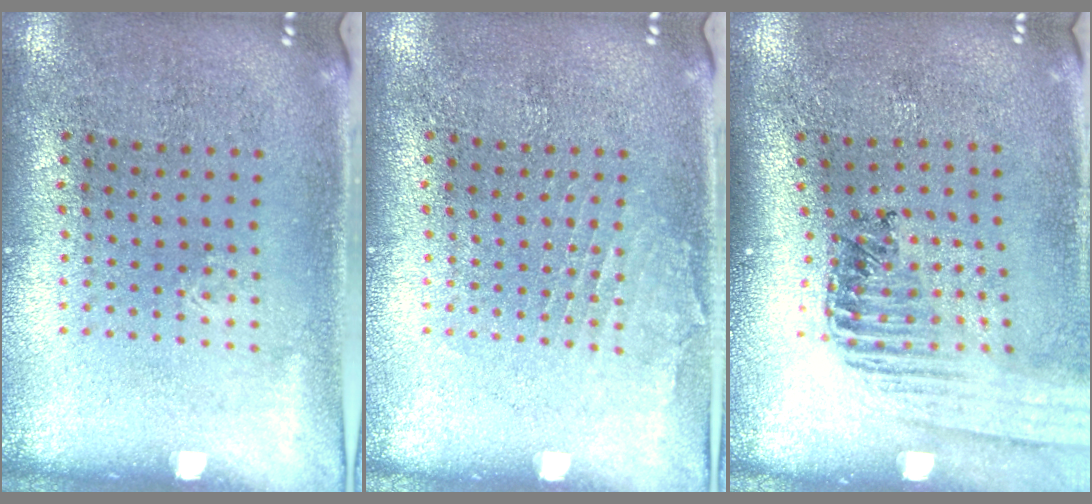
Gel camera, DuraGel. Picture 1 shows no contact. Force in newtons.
{"total": 1.0, "press": 1.0, "slide": 0.1}
{"total": 1.5, "press": 1.4, "slide": 0.3}